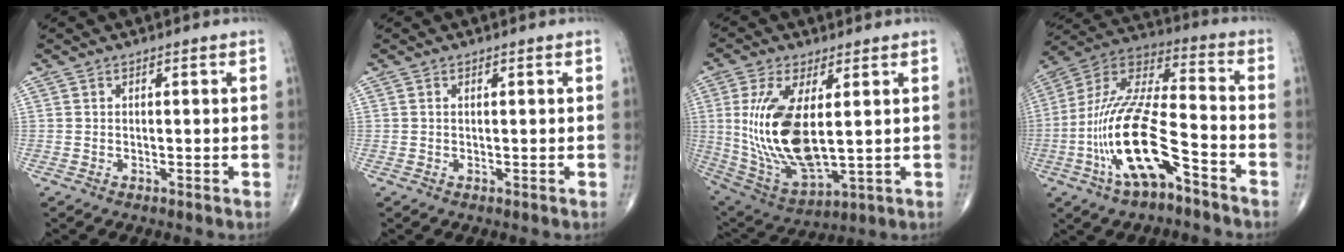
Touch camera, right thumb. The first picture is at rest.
{"total": 0.0}
{"total": 17.7, "force": [1.9, 7.6, 15.9], "torque": [-0.323, -0.024, 0.054]}
{"total": 19.7, "force": [-7.8, 7.0, 16.7], "torque": [-0.336, 0.055, -0.141]}